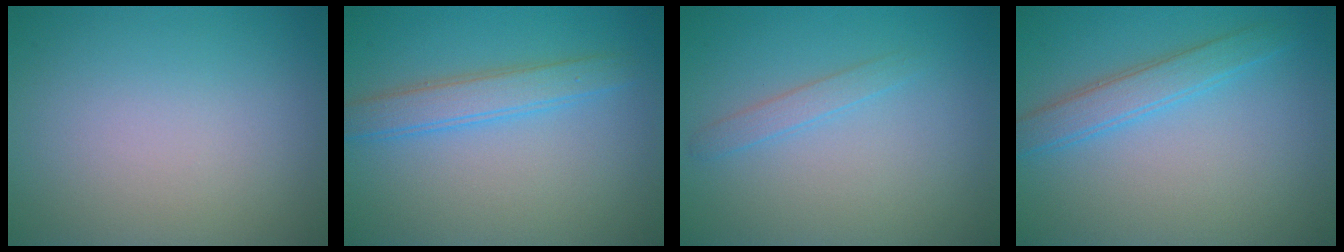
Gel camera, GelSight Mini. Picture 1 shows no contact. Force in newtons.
{"total": 3.0, "press": 3.0, "slide": 0.0}
{"total": 1.3, "press": 1.3, "slide": 0.1}
{"total": 2.8, "press": 2.8, "slide": 0.1}